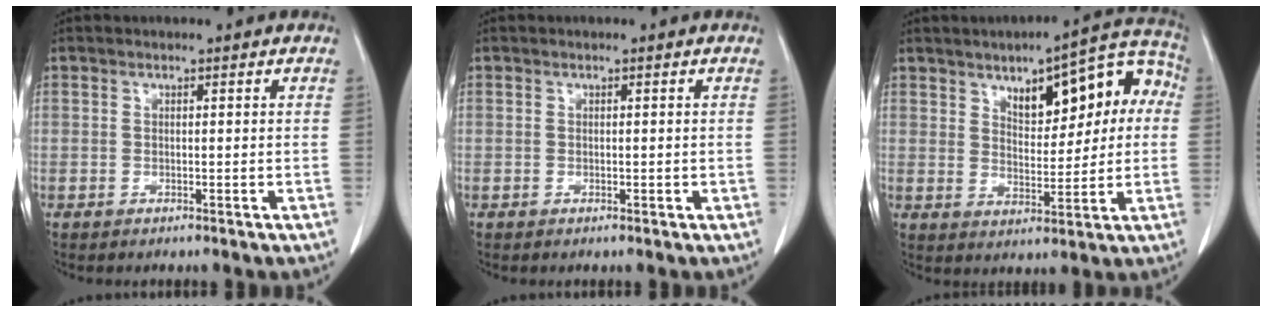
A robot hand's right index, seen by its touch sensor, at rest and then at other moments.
{"total": 0.6, "force": [-0.1, 0.4, 0.5], "torque": [-0.007, 0.001, 0.001]}
{"total": 13.4, "force": [3.8, 5.6, 11.6], "torque": [-0.139, 0.040, 0.055]}